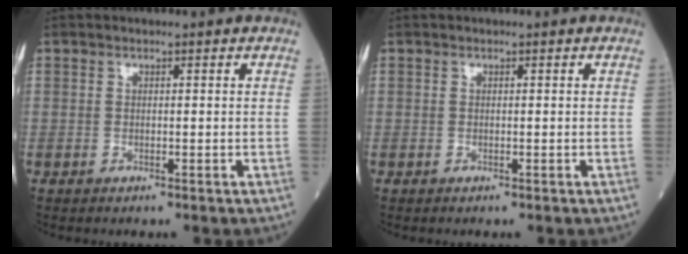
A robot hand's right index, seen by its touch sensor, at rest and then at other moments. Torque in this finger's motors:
{"motor_torque": [0.00, 0.00, 0.00, 0.00]}